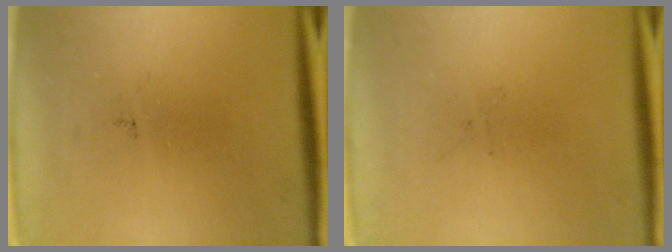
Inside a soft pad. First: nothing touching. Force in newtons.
{"total": 0.0}